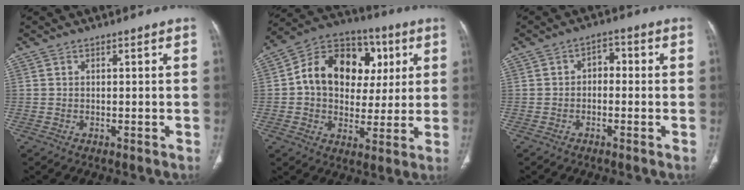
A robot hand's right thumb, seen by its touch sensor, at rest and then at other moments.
{"total": 18.4, "force": [3.5, 14.0, 11.5], "torque": [-0.139, 0.017, 0.052]}
{"total": 3.4, "force": [-0.4, 2.4, 2.3], "torque": [-0.022, 0.019, -0.017]}